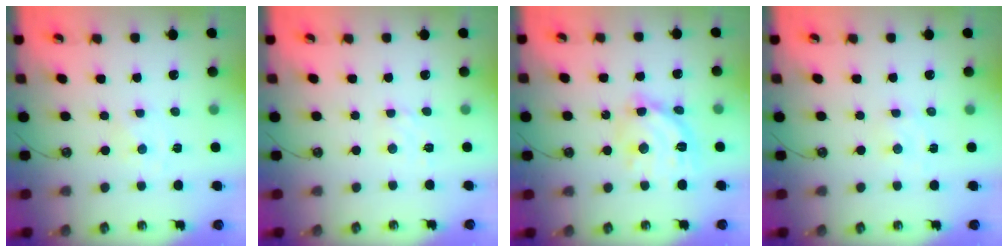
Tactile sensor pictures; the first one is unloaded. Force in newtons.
{"total": 2.9, "press": 2.9, "slide": 0.7}
{"total": 14.9, "press": 14.9, "slide": 1.2}
{"total": 1.9, "press": 1.9, "slide": 0.3}